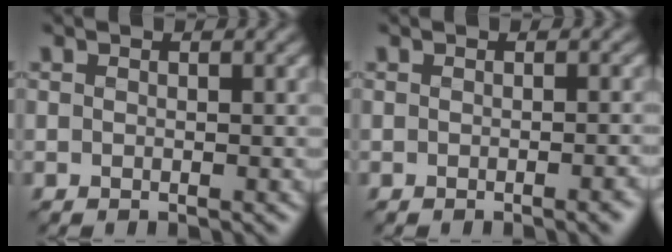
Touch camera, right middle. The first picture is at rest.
{"total": 2.3, "force": [-0.7, 0.8, 2.0], "torque": [-0.010, 0.005, -0.007]}